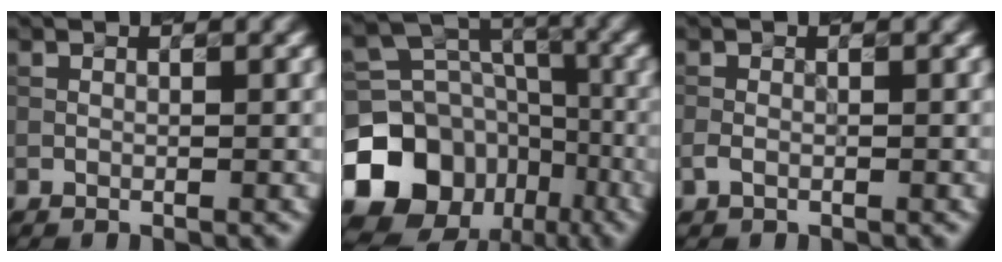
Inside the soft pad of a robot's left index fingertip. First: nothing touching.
{"total": 13.8, "force": [-6.7, 11.0, 5.0], "torque": [-0.121, -0.011, -0.119]}
{"total": 1.0, "force": [-0.4, 0.6, 0.7], "torque": [-0.015, 0.000, -0.009]}